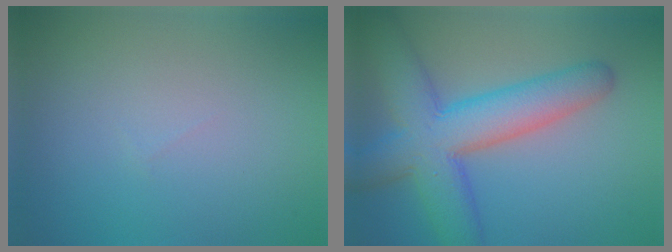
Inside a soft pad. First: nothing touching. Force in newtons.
{"total": 9.1, "press": 9.1, "slide": 0.3}